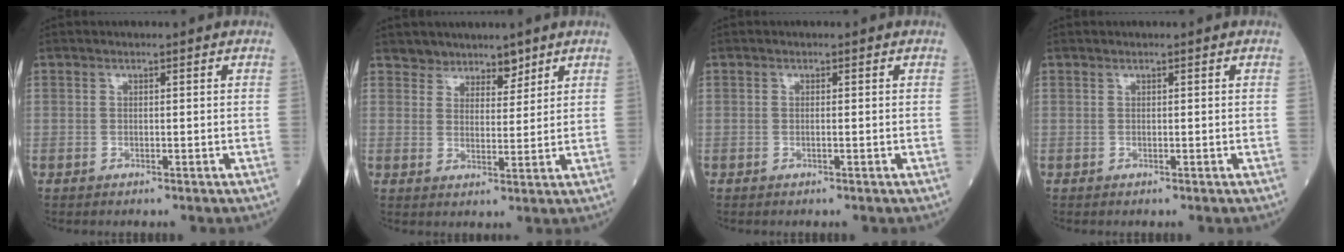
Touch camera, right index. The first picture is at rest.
{"total": 4.4, "force": [3.9, 2.1, 0.1], "torque": [0.012, 0.006, 0.064]}
{"total": 0.0}
{"total": 0.0}